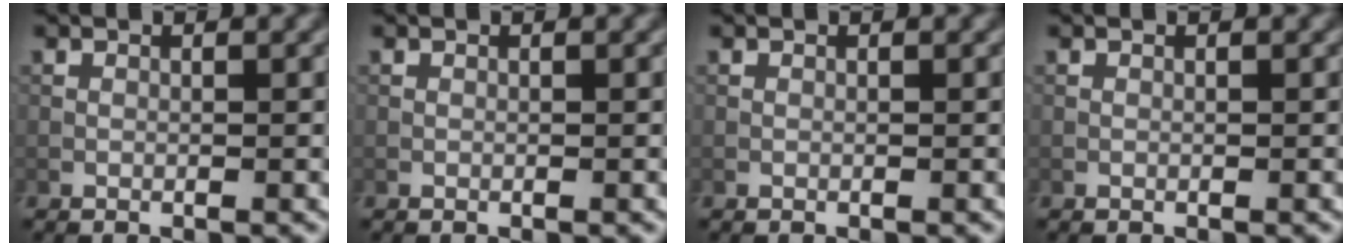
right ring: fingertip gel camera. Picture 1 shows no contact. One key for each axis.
{"total": 0.0}
{"total": 0.0}
{"total": 0.0}